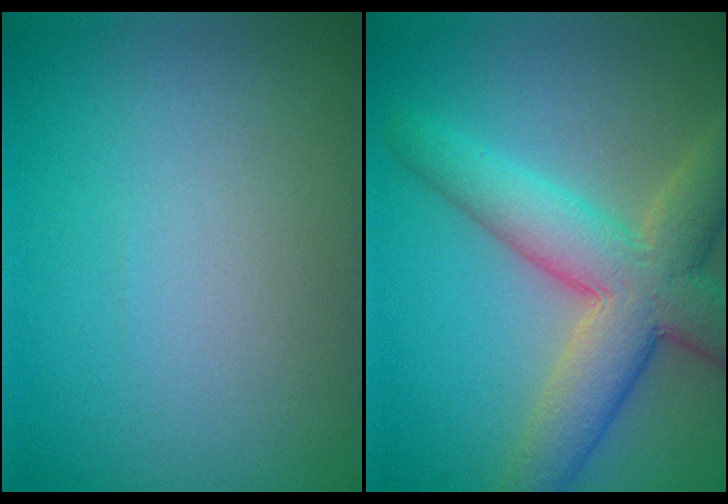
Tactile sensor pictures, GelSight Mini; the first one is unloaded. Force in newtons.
{"total": 8.0, "press": 8.0, "slide": 0.7}